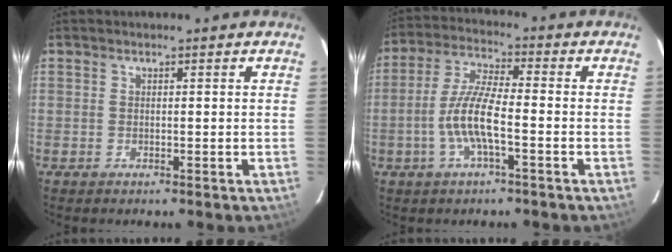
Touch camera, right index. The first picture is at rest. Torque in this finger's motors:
{"motor_torque": [1.59, -0.53, 0.81, 0.21]}